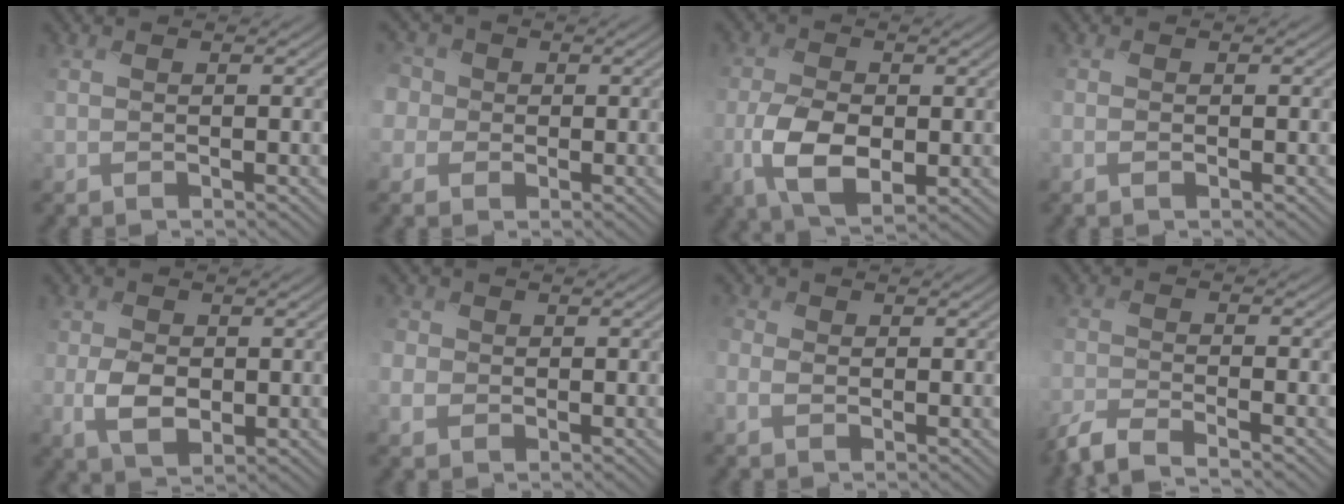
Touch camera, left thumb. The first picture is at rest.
{"total": 5.2, "force": [0.6, 4.8, 2.0], "torque": [-0.072, 0.015, -0.014]}
{"total": 7.6, "force": [-1.8, 4.4, 5.9], "torque": [-0.133, -0.009, -0.036]}
{"total": 0.6, "force": [-0.3, 0.2, 0.5], "torque": [-0.013, -0.002, -0.005]}
{"total": 4.6, "force": [-0.5, 3.3, 3.1], "torque": [-0.070, -0.009, -0.012]}
{"total": 2.4, "force": [-0.1, 2.3, 0.7], "torque": [-0.020, 0.002, -0.008]}
{"total": 2.2, "force": [-0.2, 1.9, 1.1], "torque": [-0.030, 0.002, -0.009]}
{"total": 4.7, "force": [-4.1, 0.7, 2.3], "torque": [-0.047, -0.008, -0.092]}